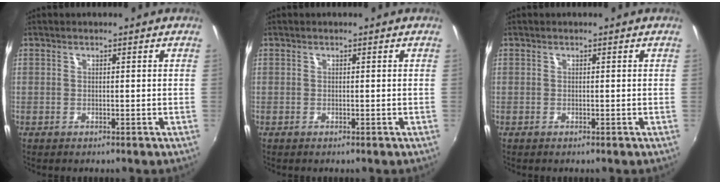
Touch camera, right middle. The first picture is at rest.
{"total": 0.0}
{"total": 0.0}